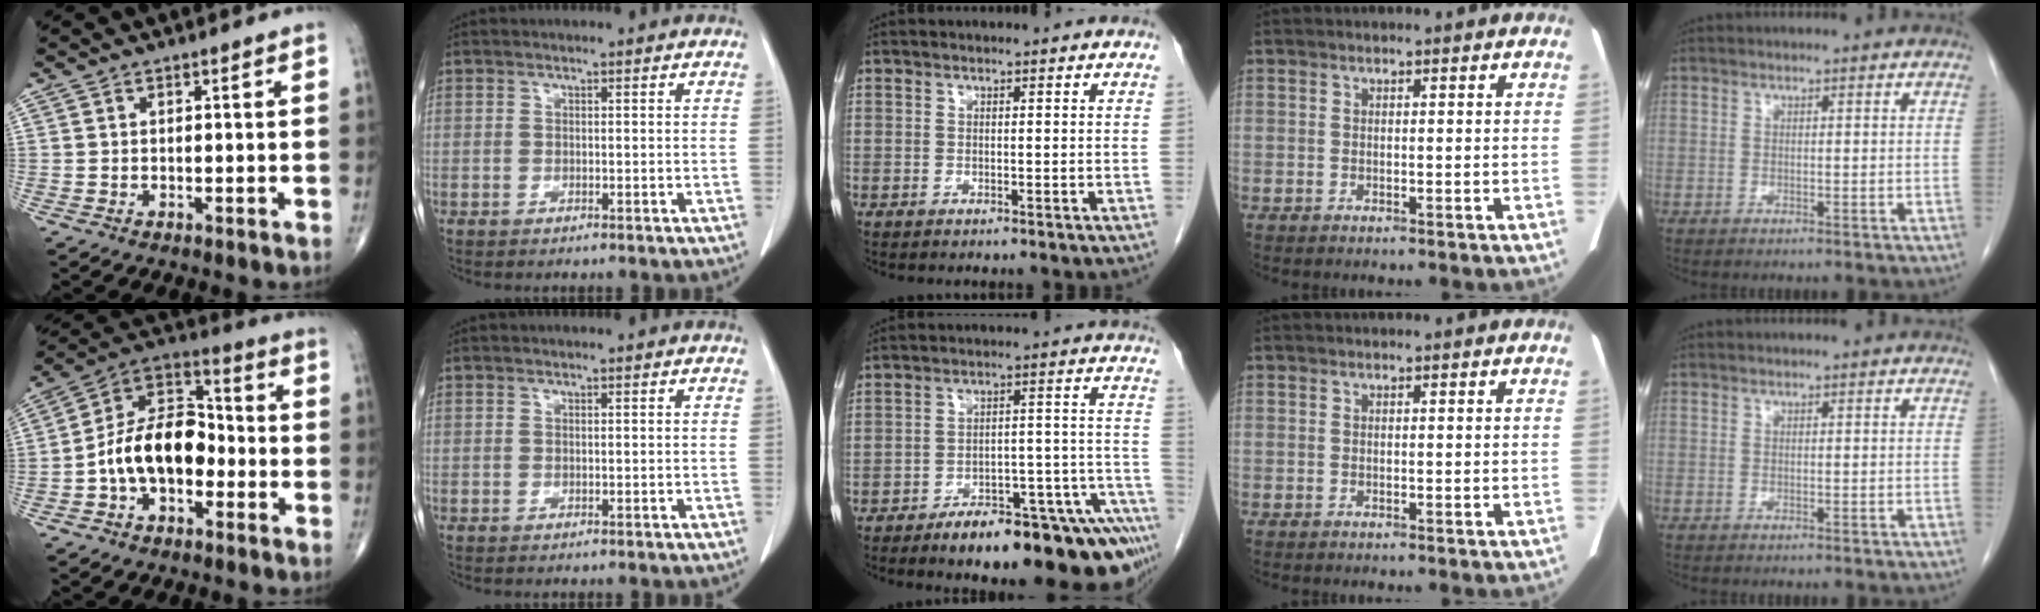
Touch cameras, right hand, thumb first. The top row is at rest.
{"thumb": {"total": 14.5, "force": [-3.3, 9.1, 10.8], "torque": [-0.167, 0.048, -0.071]}, "middle": {"total": 19.4, "force": [-14.6, 3.9, 12.2], "torque": [-0.073, 0.034, -0.199]}}